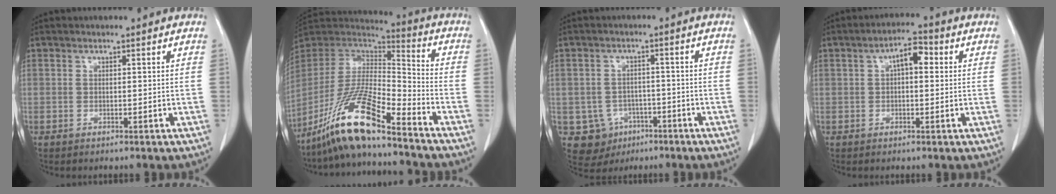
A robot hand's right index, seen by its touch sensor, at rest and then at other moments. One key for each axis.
{"total": 15.8, "fx": -11.6, "fy": 1.4, "fz": 10.6, "tx": -0.204, "ty": -0.009, "tz": -0.218}
{"total": 6.4, "fx": -2.3, "fy": 5.9, "fz": 1.0, "tx": -0.018, "ty": 0.009, "tz": -0.025}
{"total": 5.0, "fx": 1.3, "fy": 2.0, "fz": 4.4, "tx": -0.072, "ty": 0.022, "tz": 0.017}